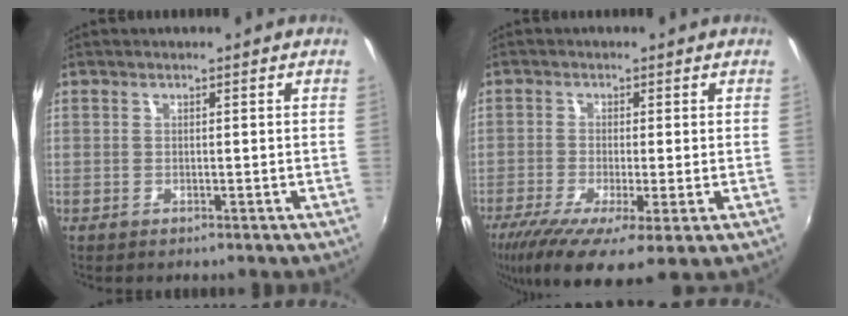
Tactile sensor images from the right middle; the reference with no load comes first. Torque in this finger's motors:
{"motor_torque": [1.46, -0.68, 0.28, 0.21]}